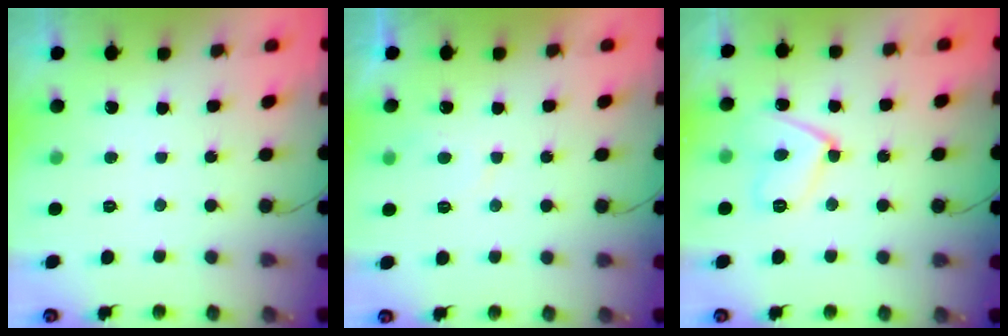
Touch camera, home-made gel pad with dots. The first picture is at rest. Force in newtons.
{"total": 2.1, "press": 2.0, "slide": 0.6}
{"total": 11.4, "press": 11.1, "slide": 2.2}